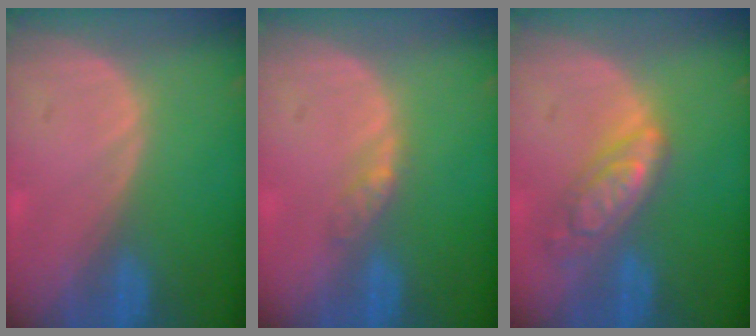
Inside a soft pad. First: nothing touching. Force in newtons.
{"total": 2.2, "press": 1.9, "slide": 1.2}
{"total": 6.4, "press": 5.6, "slide": 3.1}